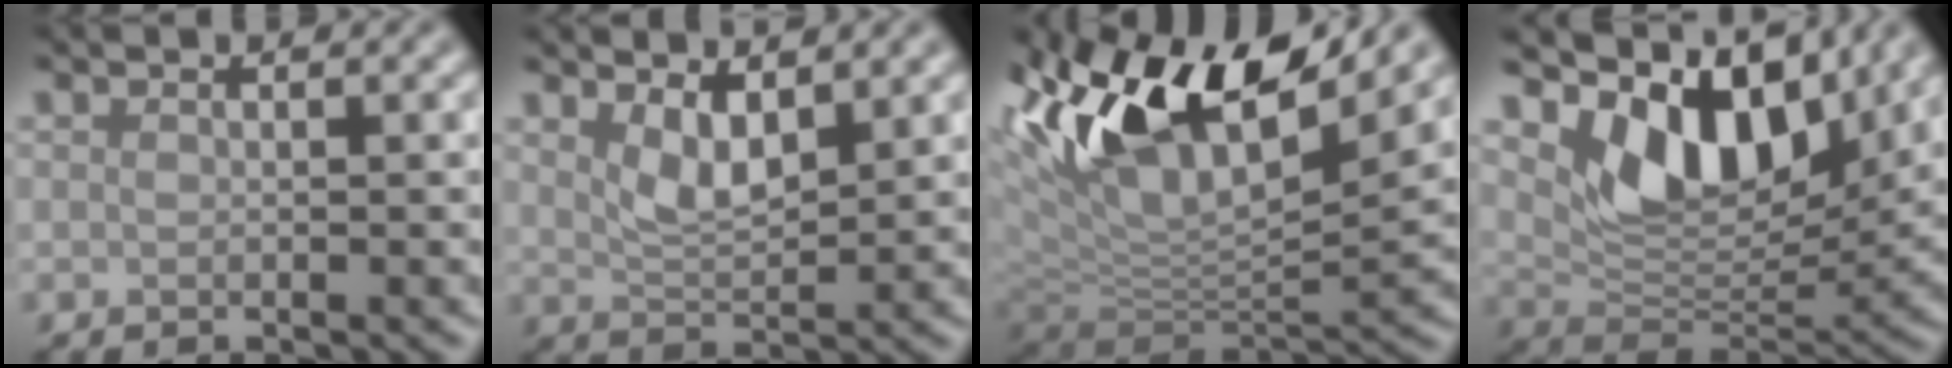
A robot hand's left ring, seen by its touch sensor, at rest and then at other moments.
{"total": 3.0, "force": [1.8, 1.0, 2.2], "torque": [-0.044, -0.011, 0.038]}
{"total": 13.0, "force": [6.6, 5.4, 9.7], "torque": [-0.189, 0.026, 0.121]}
{"total": 9.2, "force": [5.0, 4.8, 6.0], "torque": [-0.100, -0.009, 0.091]}